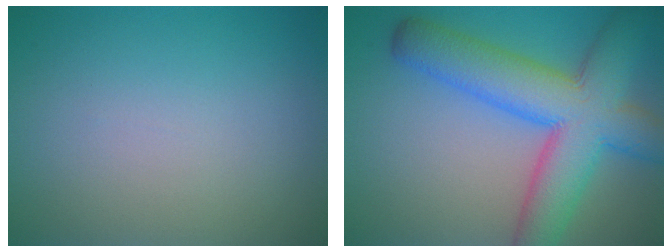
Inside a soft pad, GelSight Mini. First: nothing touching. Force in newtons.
{"total": 10.1, "press": 10.1, "slide": 0.4}